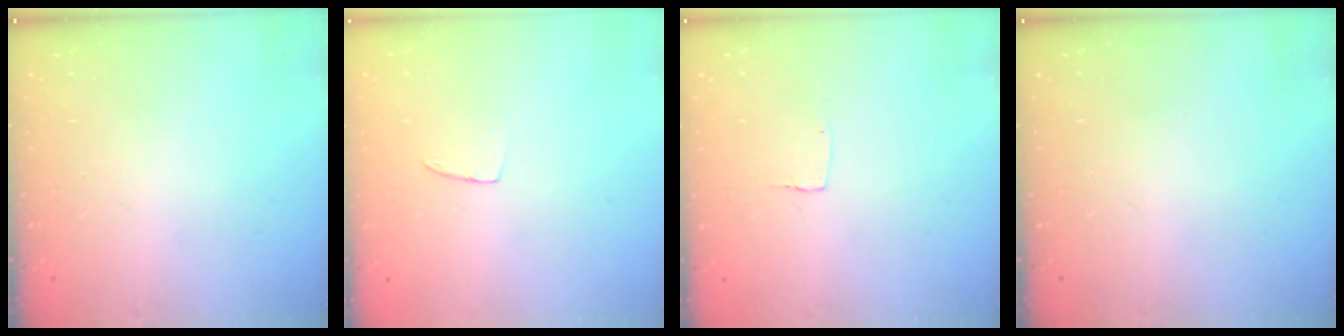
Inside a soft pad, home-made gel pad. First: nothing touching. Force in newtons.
{"total": 4.3, "press": 4.3, "slide": 0.3}
{"total": 3.3, "press": 3.3, "slide": 0.1}
{"total": 0.0}